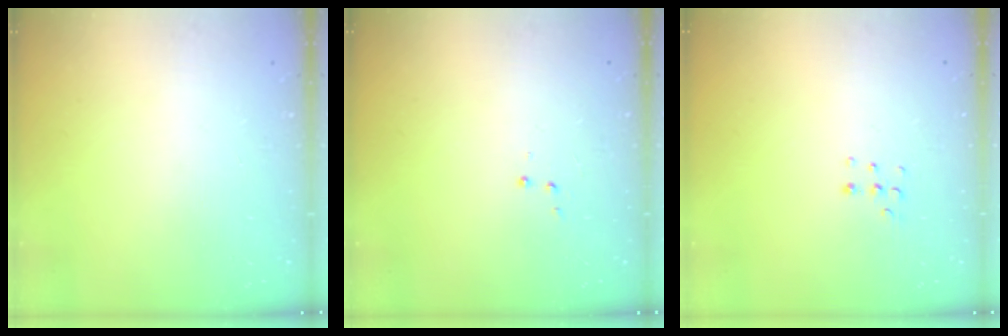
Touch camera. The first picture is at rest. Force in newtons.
{"total": 3.6, "press": 3.5, "slide": 0.7}
{"total": 4.3, "press": 4.2, "slide": 1.1}